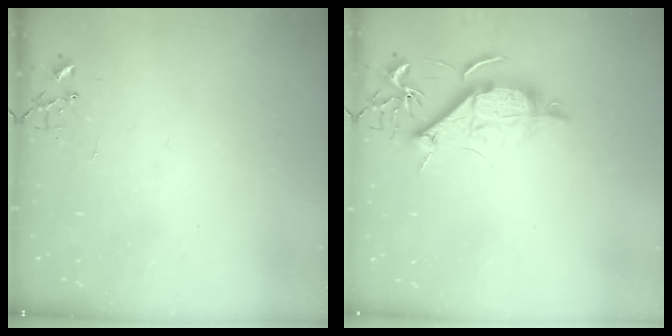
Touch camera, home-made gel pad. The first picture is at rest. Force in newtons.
{"total": 10.6, "press": 10.6, "slide": 0.8}